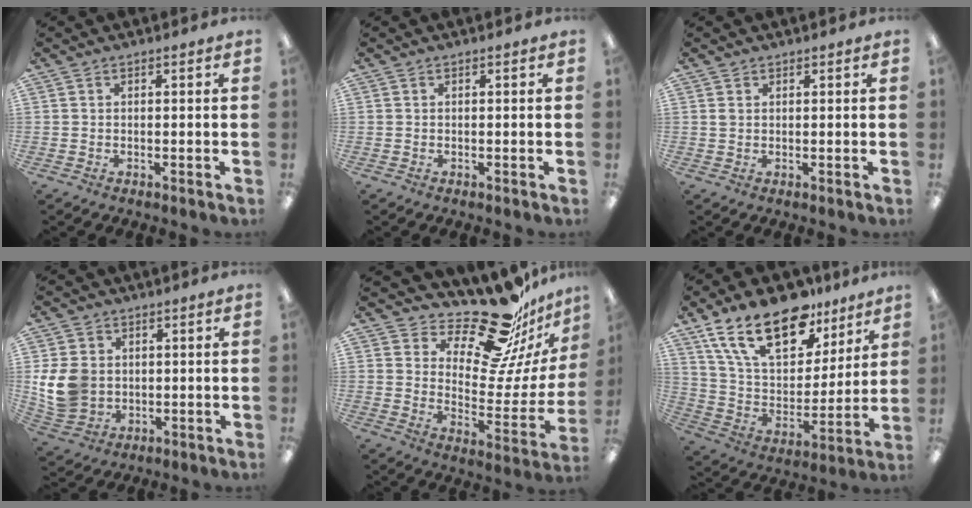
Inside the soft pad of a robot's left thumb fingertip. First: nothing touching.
{"total": 0.0}
{"total": 0.9, "force": [0.6, 0.7, 0.1], "torque": [-0.002, 0.001, 0.011]}
{"total": 10.8, "force": [1.1, 9.3, 5.4], "torque": [-0.117, 0.010, 0.025]}
{"total": 21.5, "force": [17.5, 6.9, 10.3], "torque": [-0.146, -0.135, 0.292]}
{"total": 22.7, "force": [14.6, 11.2, 13.4], "torque": [-0.252, -0.070, 0.261]}